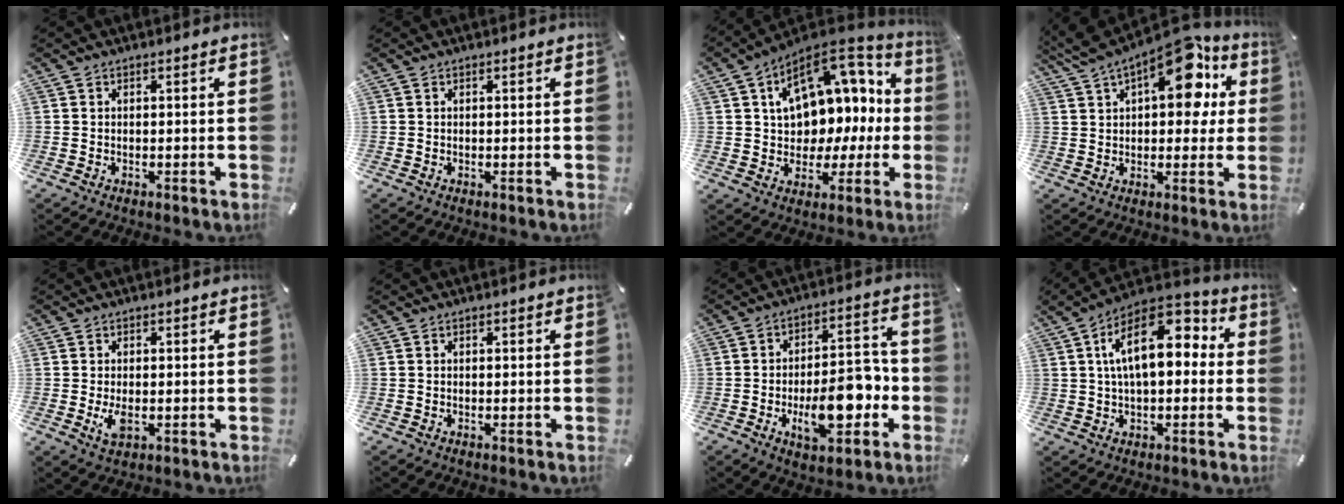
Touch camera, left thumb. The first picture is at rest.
{"total": 0.0}
{"total": 15.5, "force": [5.2, 11.2, 9.2], "torque": [-0.135, -0.036, 0.096]}
{"total": 17.6, "force": [8.5, 9.2, 12.4], "torque": [-0.180, -0.039, 0.143]}
{"total": 3.7, "force": [-0.5, 2.0, 3.0], "torque": [-0.066, -0.010, -0.013]}
{"total": 0.0}
{"total": 14.5, "force": [-4.2, 7.6, 11.6], "torque": [-0.176, 0.005, -0.070]}
{"total": 15.1, "force": [3.8, 8.1, 12.2], "torque": [-0.210, -0.005, 0.065]}